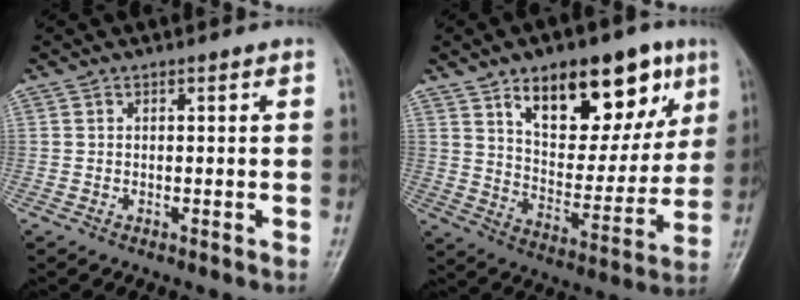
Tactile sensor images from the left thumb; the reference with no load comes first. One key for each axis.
{"total": 20.8, "fx": 10.8, "fy": 10.6, "fz": 14.3, "tx": -0.149, "ty": -0.040, "tz": 0.172}